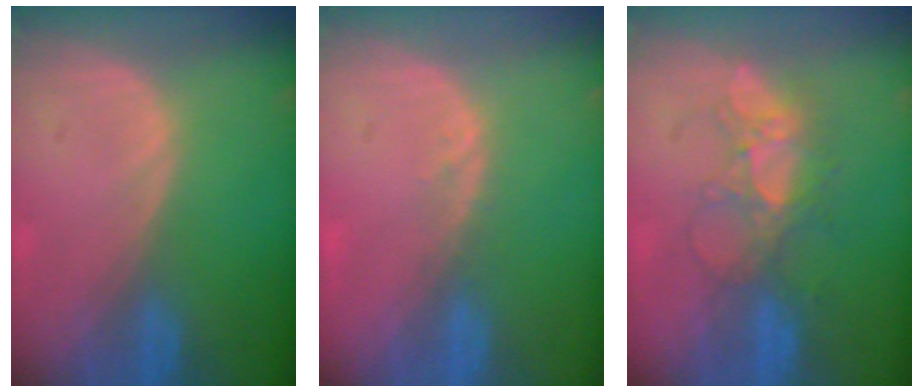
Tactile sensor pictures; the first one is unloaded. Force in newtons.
{"total": 1.3, "press": 1.2, "slide": 0.6}
{"total": 6.0, "press": 5.8, "slide": 1.6}